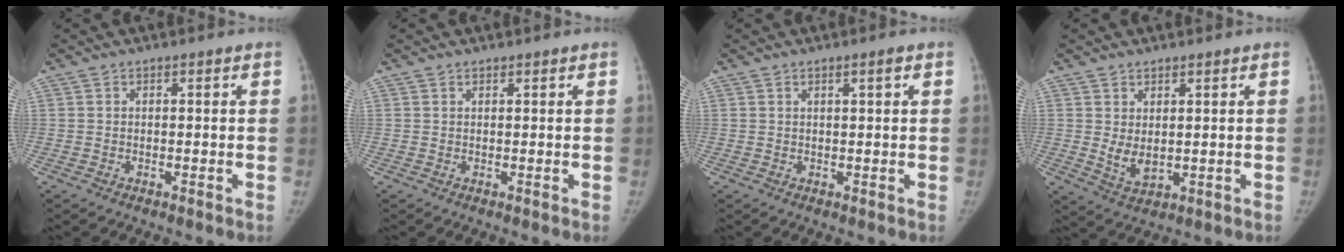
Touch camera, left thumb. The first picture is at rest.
{"total": 0.5, "force": [0.5, 0.2, 0.0], "torque": [-0.001, -0.004, 0.006]}
{"total": 1.4, "force": [0.7, 0.1, 1.2], "torque": [-0.020, -0.002, 0.013]}
{"total": 4.3, "force": [1.2, 2.3, 3.5], "torque": [-0.056, -0.019, 0.032]}